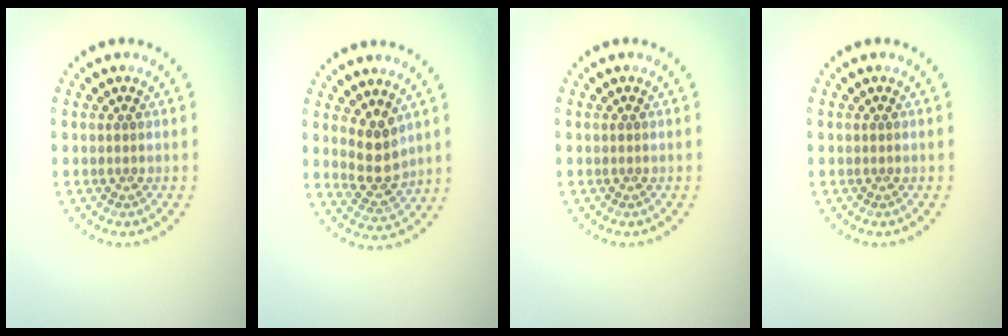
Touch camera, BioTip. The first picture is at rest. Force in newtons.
{"total": 3.2, "press": 2.9, "slide": 1.2}
{"total": 0.0}
{"total": 0.0}